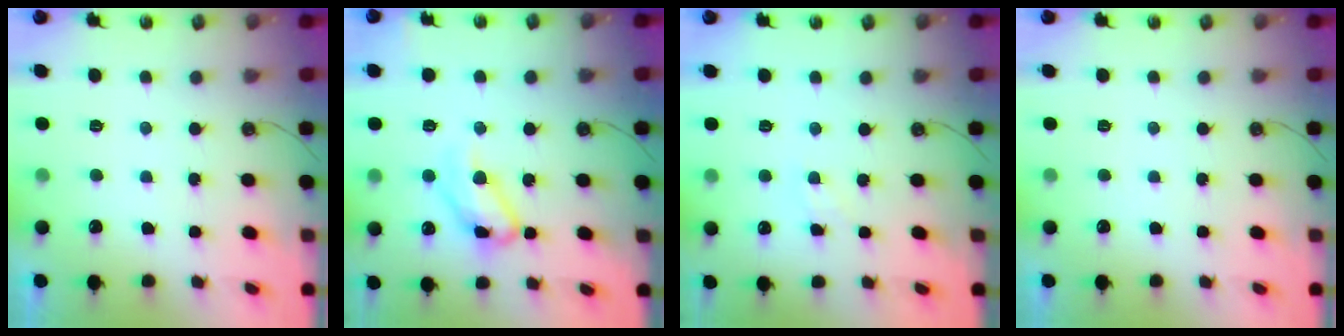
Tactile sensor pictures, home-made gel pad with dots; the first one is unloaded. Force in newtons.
{"total": 12.1, "press": 12.0, "slide": 1.6}
{"total": 2.4, "press": 2.4, "slide": 0.2}
{"total": 0.0}